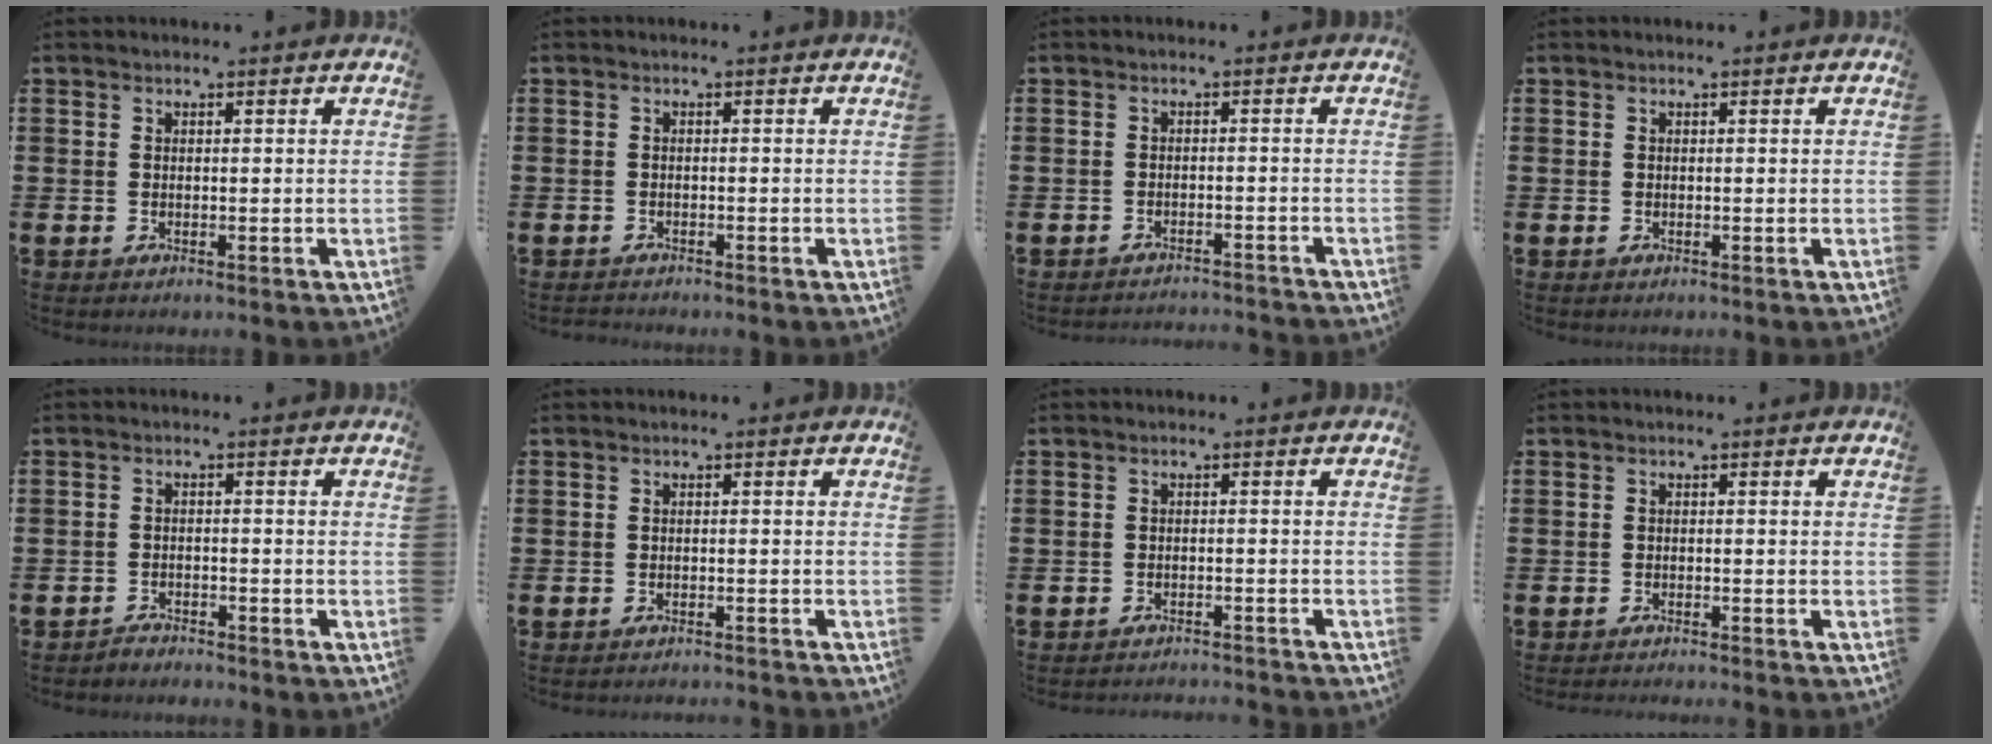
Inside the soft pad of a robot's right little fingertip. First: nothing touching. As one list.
[{"total": 0.6, "force": [-0.6, 0.1, -0.1], "torque": [0.000, -0.001, -0.014]}, {"total": 1.6, "force": [-1.6, -0.1, 0.0], "torque": [-0.003, 0.005, -0.033]}, {"total": 0.0}, {"total": 1.7, "force": [-1.7, 0.0, -0.2], "torque": [-0.002, 0.005, -0.038]}, {"total": 0.9, "force": [-0.9, -0.2, 0.0], "torque": [0.000, 0.000, -0.018]}, {"total": 1.5, "force": [-1.5, -0.2, 0.0], "torque": [-0.002, 0.004, -0.032]}, {"total": 0.9, "force": [-0.8, -0.2, 0.0], "torque": [0.001, -0.001, -0.017]}]